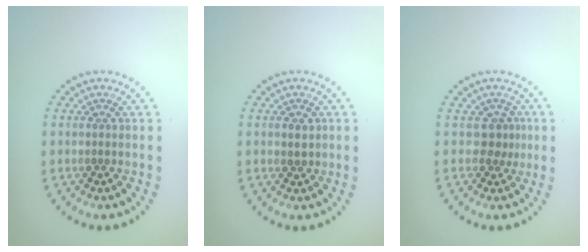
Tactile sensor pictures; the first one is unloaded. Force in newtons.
{"total": 1.1, "press": 1.1, "slide": 0.2}
{"total": 1.9, "press": 1.3, "slide": 1.3}